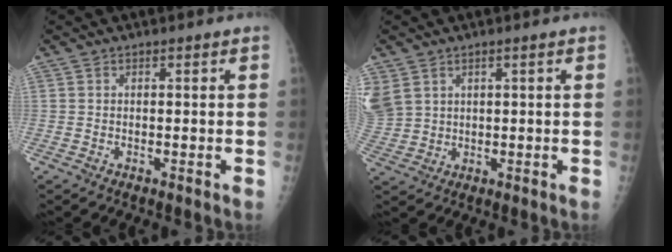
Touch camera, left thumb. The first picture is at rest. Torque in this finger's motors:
{"motor_torque": [0.62, 0.56, 1.44, -1.32, 0.55]}